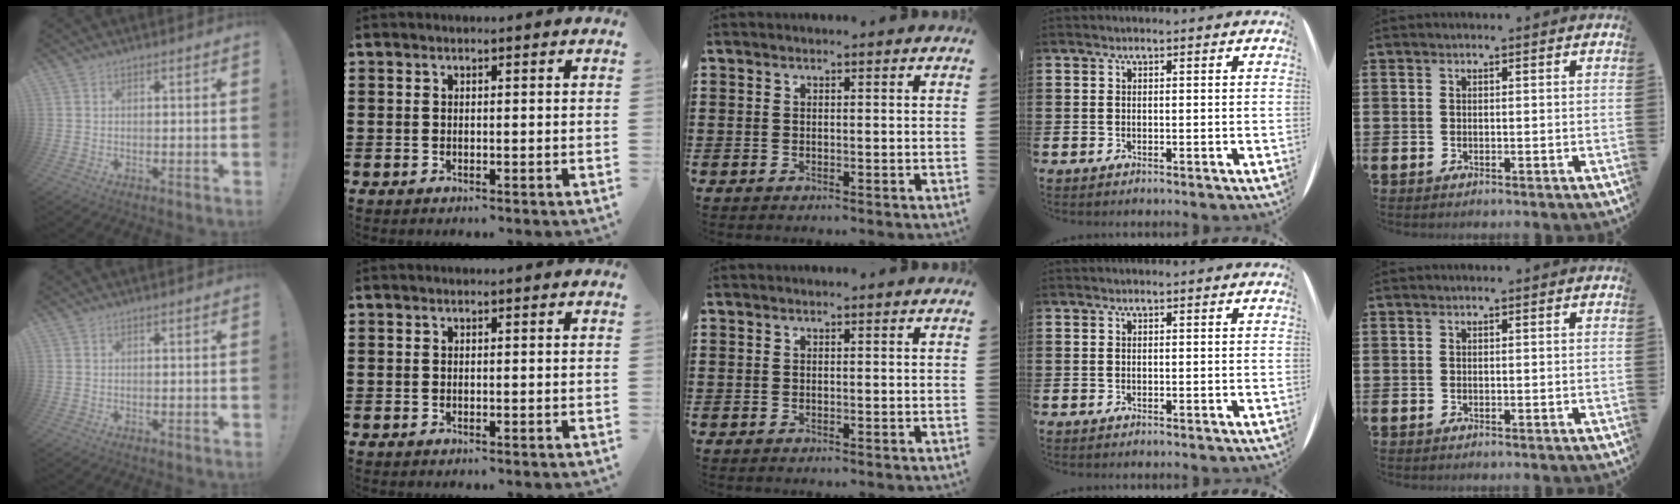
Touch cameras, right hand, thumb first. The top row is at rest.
{}